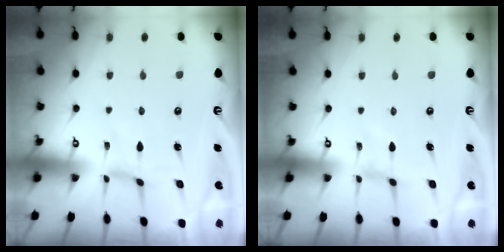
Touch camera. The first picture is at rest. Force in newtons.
{"total": 0.0}